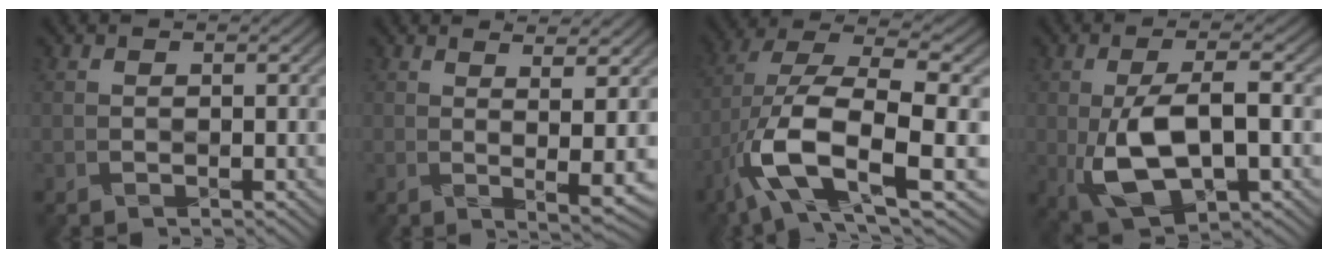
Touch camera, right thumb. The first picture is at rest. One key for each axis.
{"total": 4.4, "fx": 1.7, "fy": 0.0, "fz": 4.1, "tx": -0.072, "ty": 0.002, "tz": 0.034}
{"total": 12.4, "fx": -4.6, "fy": 4.3, "fz": 10.7, "tx": -0.222, "ty": -0.003, "tz": -0.093}
{"total": 10.9, "fx": -2.5, "fy": 4.7, "fz": 9.5, "tx": -0.187, "ty": -0.005, "tz": -0.042}